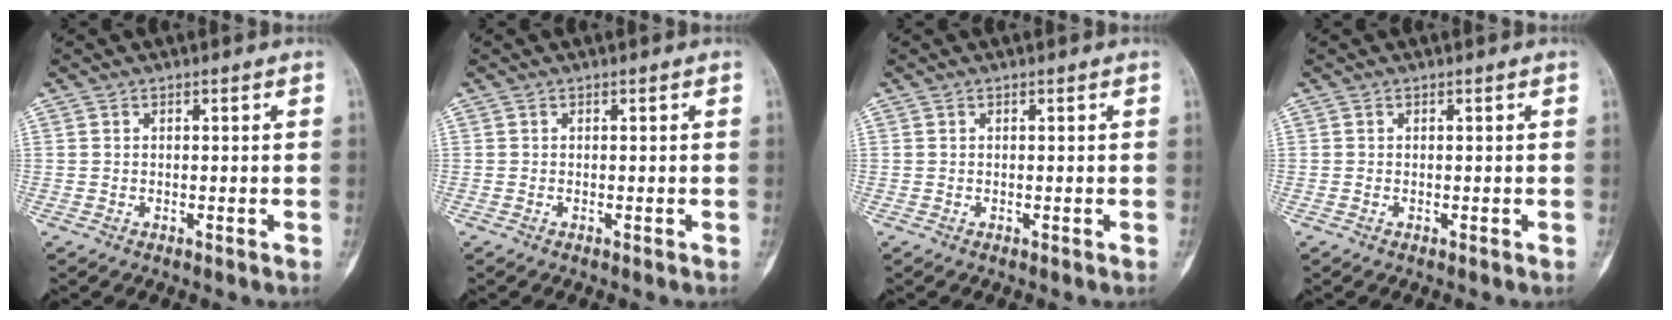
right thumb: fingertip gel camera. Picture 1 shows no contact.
{"total": 0.0}
{"total": 0.0}
{"total": 0.0}